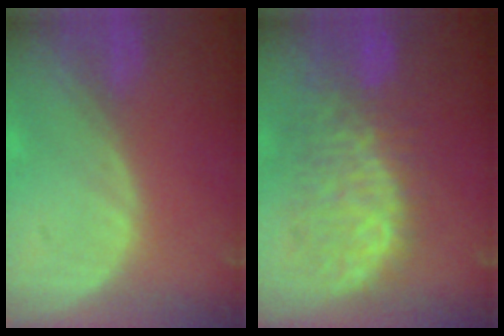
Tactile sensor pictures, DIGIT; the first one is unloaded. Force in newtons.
{"total": 10.4, "press": 9.4, "slide": 4.6}